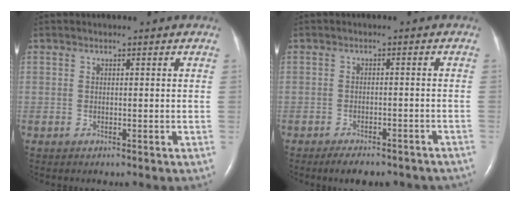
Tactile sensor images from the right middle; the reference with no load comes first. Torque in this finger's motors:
{"motor_torque": [0.06, -0.06, 0.08, 0.04]}